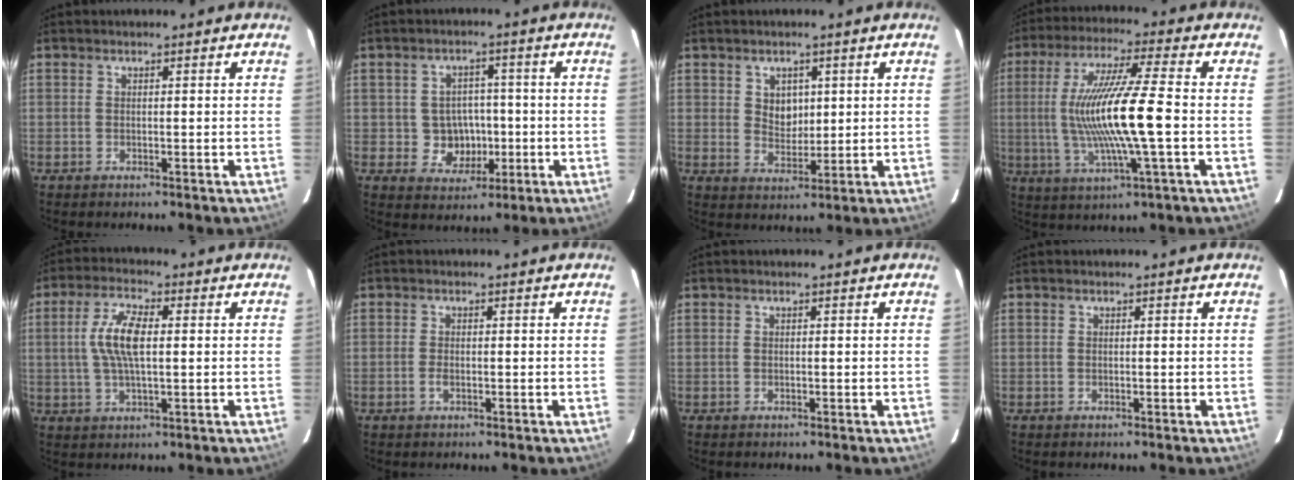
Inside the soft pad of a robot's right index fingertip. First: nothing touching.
{"total": 6.4, "force": [-1.1, 6.1, 1.8], "torque": [-0.044, 0.016, 0.001]}
{"total": 4.4, "force": [1.4, 3.5, 2.2], "torque": [-0.032, 0.003, 0.030]}
{"total": 15.7, "force": [-1.3, 0.7, 15.6], "torque": [-0.292, -0.007, -0.019]}
{"total": 8.3, "force": [0.9, 2.9, 7.8], "torque": [-0.156, 0.011, 0.016]}
{"total": 1.5, "force": [-0.6, 0.8, 1.1], "torque": [-0.026, -0.001, -0.012]}
{"total": 0.0}
{"total": 0.0}